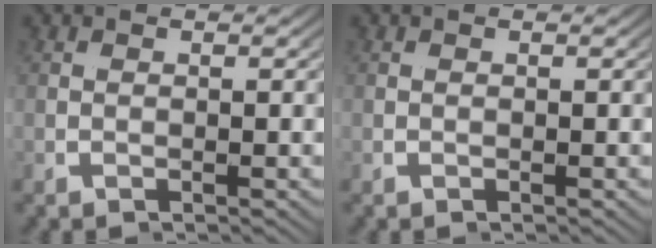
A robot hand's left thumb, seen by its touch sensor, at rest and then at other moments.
{"total": 0.0}